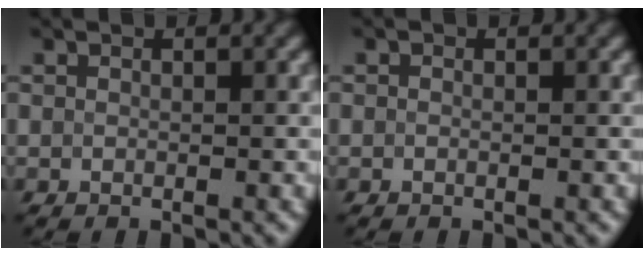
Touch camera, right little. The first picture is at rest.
{"total": 0.5, "force": [0.3, 0.4, 0.2], "torque": [-0.004, 0.003, -0.003]}